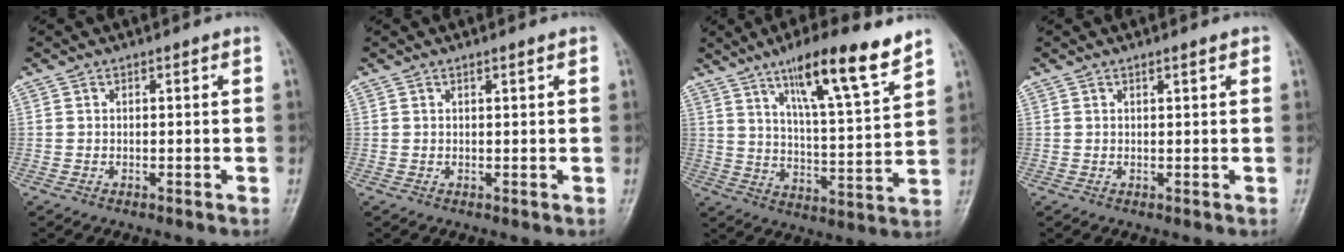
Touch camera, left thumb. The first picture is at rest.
{"total": 1.0, "force": [0.6, 0.1, 0.8], "torque": [-0.010, -0.001, 0.008]}
{"total": 15.9, "force": [10.6, 2.3, 11.6], "torque": [-0.174, -0.056, 0.176]}
{"total": 1.2, "force": [0.7, 0.2, 0.9], "torque": [-0.013, -0.001, 0.008]}